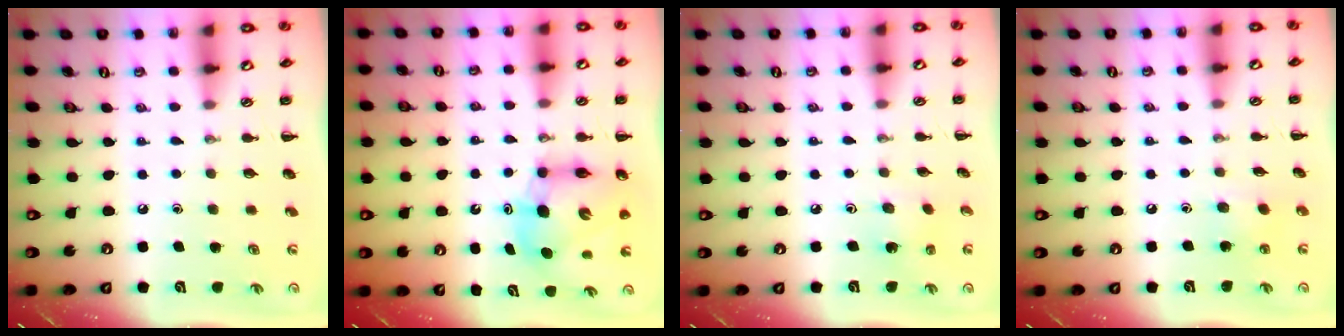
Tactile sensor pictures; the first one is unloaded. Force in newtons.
{"total": 8.8, "press": 8.4, "slide": 2.7}
{"total": 2.1, "press": 1.9, "slide": 0.9}
{"total": 4.6, "press": 4.5, "slide": 0.9}